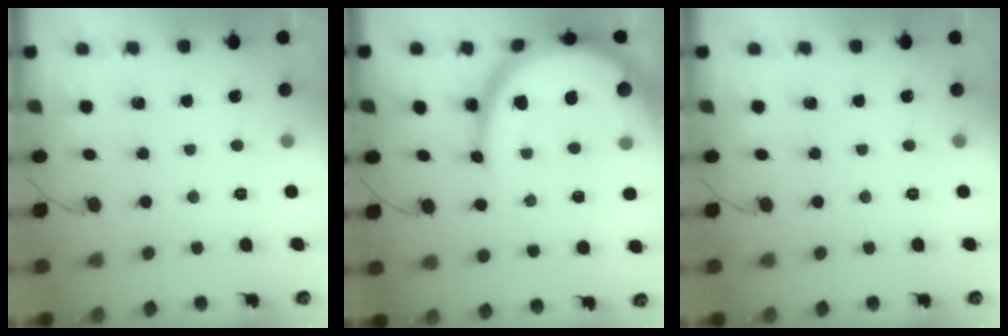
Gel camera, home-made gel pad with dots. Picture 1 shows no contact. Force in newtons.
{"total": 22.7, "press": 22.6, "slide": 1.7}
{"total": 0.0}